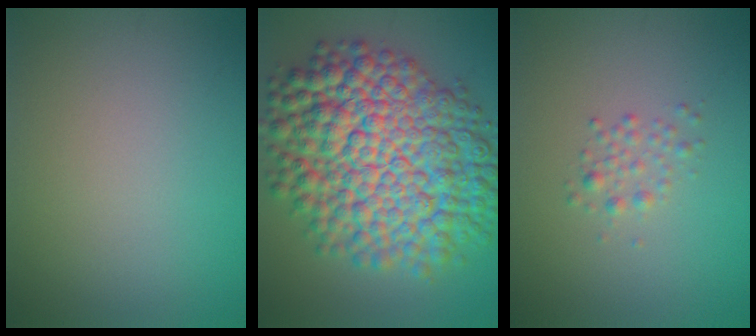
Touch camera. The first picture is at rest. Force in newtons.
{"total": 13.9, "press": 13.9, "slide": 0.3}
{"total": 1.3, "press": 1.3, "slide": 0.0}